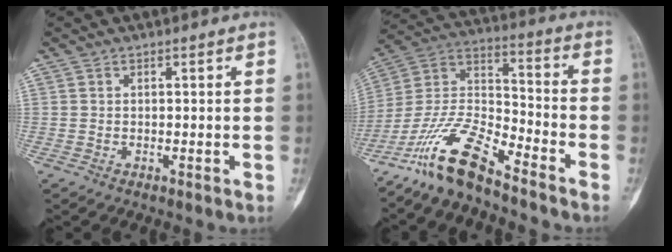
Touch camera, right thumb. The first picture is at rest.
{"total": 14.0, "force": [-11.0, 3.2, 8.0], "torque": [-0.164, 0.076, -0.217]}